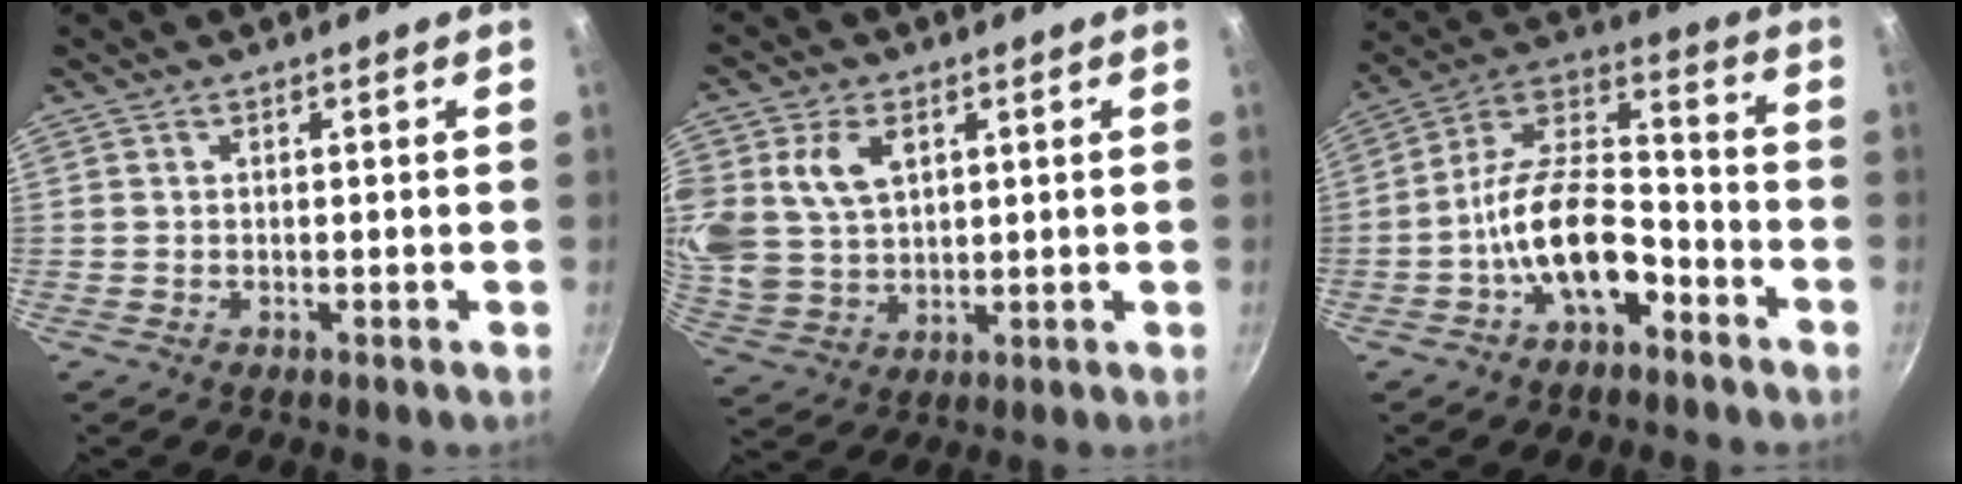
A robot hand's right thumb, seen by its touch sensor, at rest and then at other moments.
{"total": 13.1, "force": [4.2, 9.5, 8.1], "torque": [-0.162, -0.011, 0.086]}
{"total": 14.3, "force": [-6.3, 7.4, 10.5], "torque": [-0.157, 0.068, -0.123]}